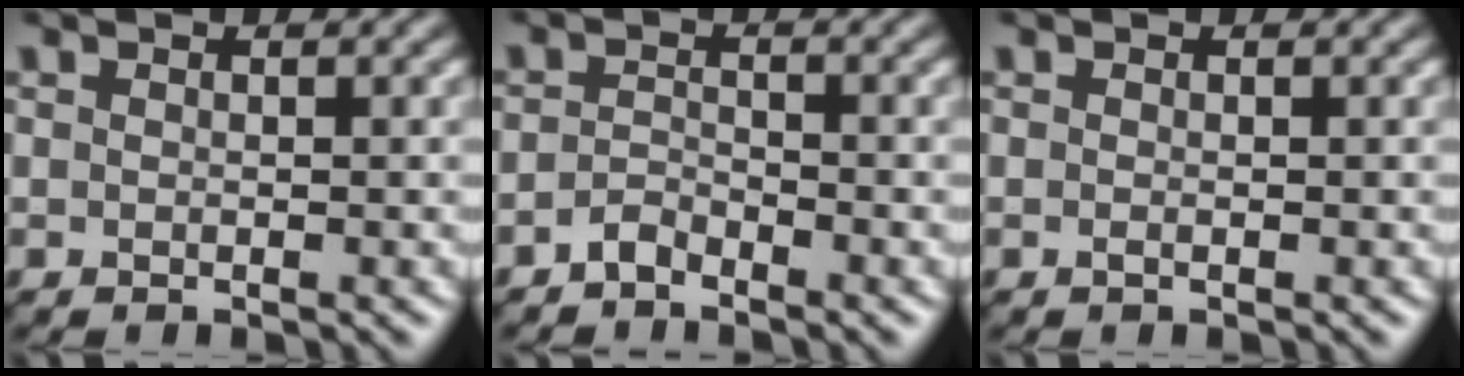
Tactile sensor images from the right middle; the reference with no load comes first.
{"total": 1.3, "force": [-1.1, 0.4, 0.5], "torque": [-0.012, 0.004, -0.025]}
{"total": 0.0}